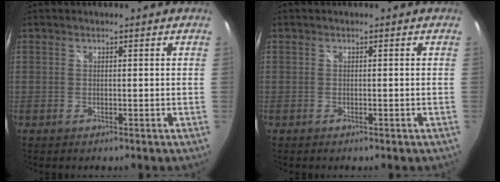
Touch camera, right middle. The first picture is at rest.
{"total": 1.0, "force": [-0.6, 0.5, 0.5], "torque": [-0.008, -0.003, -0.011]}